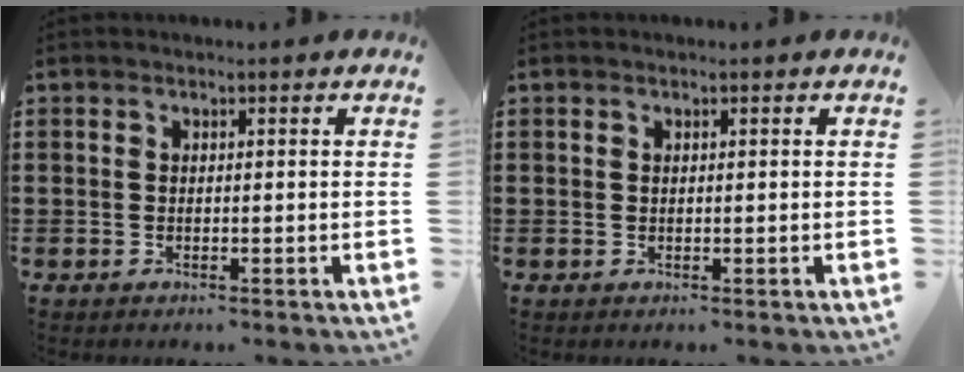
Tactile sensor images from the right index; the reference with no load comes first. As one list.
[{"total": 0.0}]